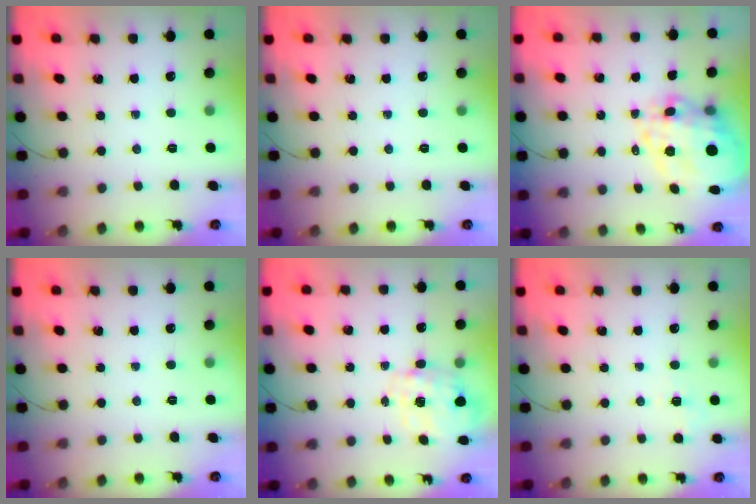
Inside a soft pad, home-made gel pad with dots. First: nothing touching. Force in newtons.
{"total": 0.0}
{"total": 19.0, "press": 18.4, "slide": 4.6}
{"total": 0.0}
{"total": 2.7, "press": 2.6, "slide": 0.8}
{"total": 5.6, "press": 5.3, "slide": 1.6}